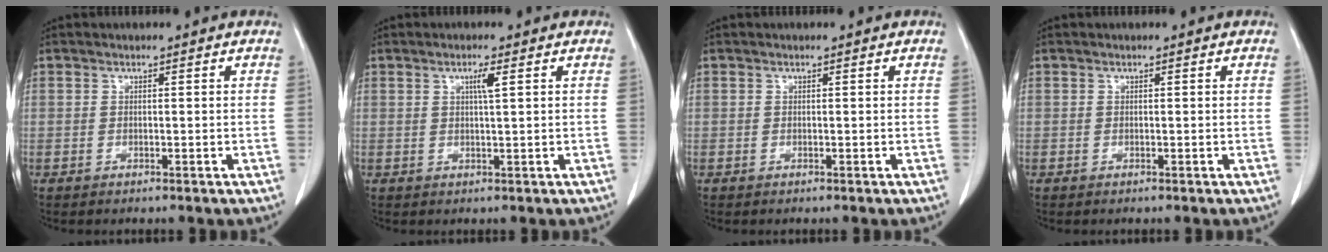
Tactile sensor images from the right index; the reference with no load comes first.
{"total": 2.2, "force": [0.8, -0.2, 2.0], "torque": [-0.038, -0.002, 0.015]}
{"total": 0.0}
{"total": 0.0}